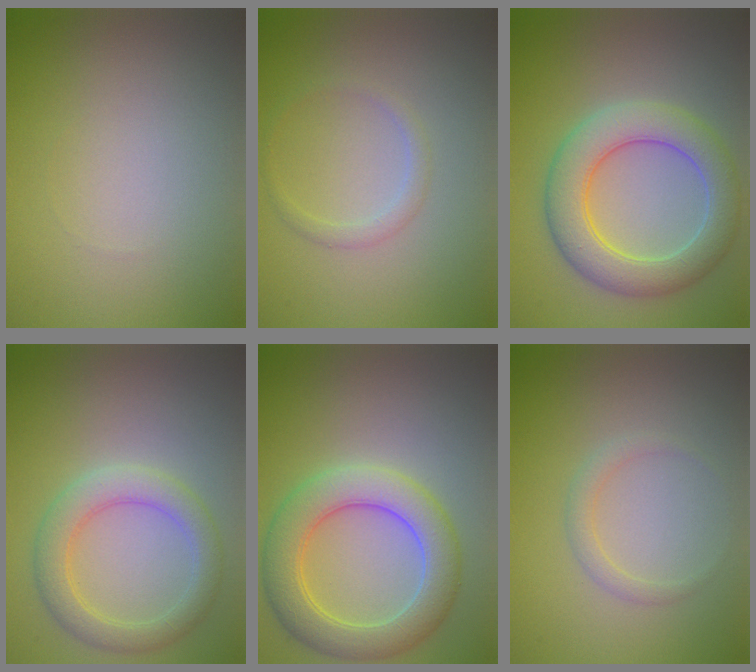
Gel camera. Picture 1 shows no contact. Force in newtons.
{"total": 1.2, "press": 1.2, "slide": 0.1}
{"total": 6.3, "press": 6.3, "slide": 0.5}
{"total": 3.7, "press": 3.7, "slide": 0.2}
{"total": 6.0, "press": 6.0, "slide": 0.2}
{"total": 1.2, "press": 1.2, "slide": 0.0}